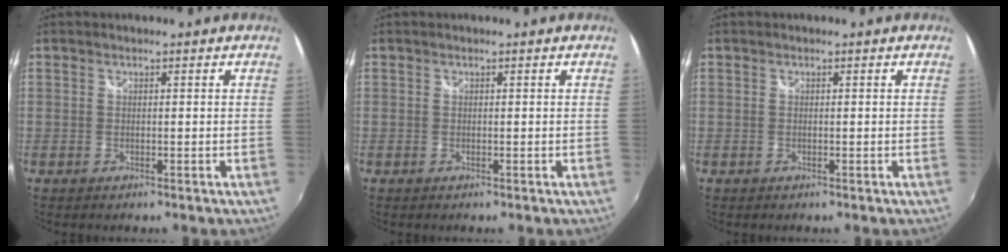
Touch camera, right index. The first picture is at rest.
{"total": 0.0}
{"total": 0.0}